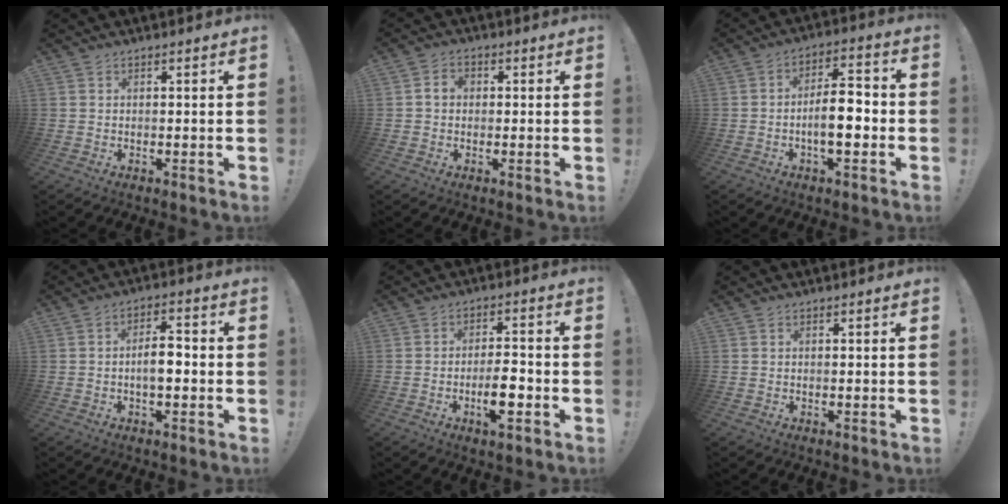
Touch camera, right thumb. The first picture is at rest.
{"total": 3.3, "force": [0.0, 2.6, 2.1], "torque": [-0.033, 0.009, -0.001]}
{"total": 11.2, "force": [-2.8, 4.3, 10.0], "torque": [-0.161, 0.013, -0.051]}
{"total": 6.8, "force": [-1.4, 3.2, 5.8], "torque": [-0.091, 0.011, -0.029]}
{"total": 8.4, "force": [-3.2, 2.6, 7.3], "torque": [-0.122, 0.008, -0.055]}
{"total": 0.0}